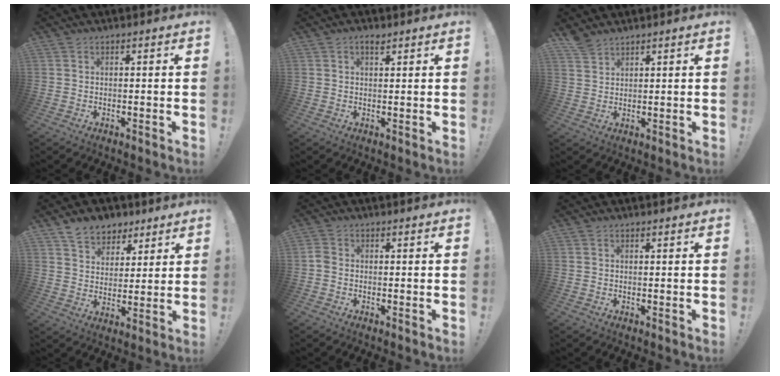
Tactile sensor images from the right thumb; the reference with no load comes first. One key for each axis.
{"total": 1.9, "fx": 1.3, "fy": 0.5, "fz": 1.3, "tx": -0.019, "ty": -0.004, "tz": 0.020}
{"total": 3.5, "fx": 3.1, "fy": 1.1, "fz": 1.0, "tx": -0.017, "ty": -0.022, "tz": 0.060}
{"total": 8.6, "fx": 6.2, "fy": 5.7, "fz": 1.6, "tx": -0.019, "ty": -0.047, "tz": 0.121}
{"total": 2.1, "fx": -0.7, "fy": 1.5, "fz": 1.3, "tx": -0.025, "ty": 0.008, "tz": -0.010}
{"total": 0.0}